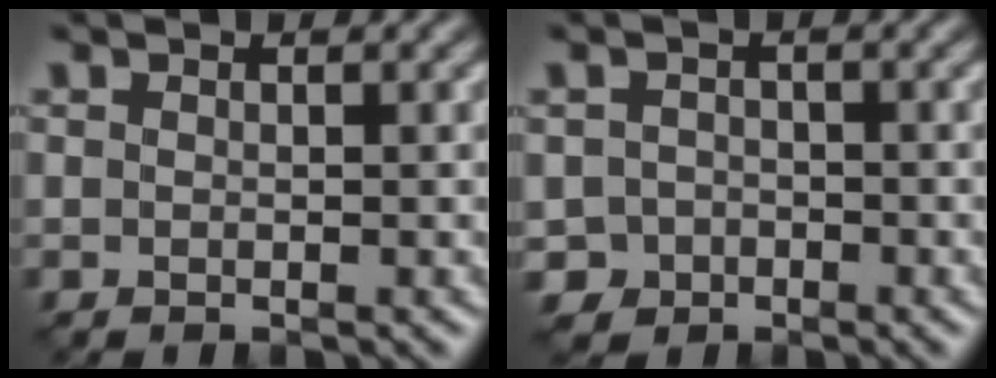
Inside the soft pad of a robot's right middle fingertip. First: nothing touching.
{"total": 2.7, "force": [-1.7, 2.1, 0.4], "torque": [0.003, 0.005, -0.030]}